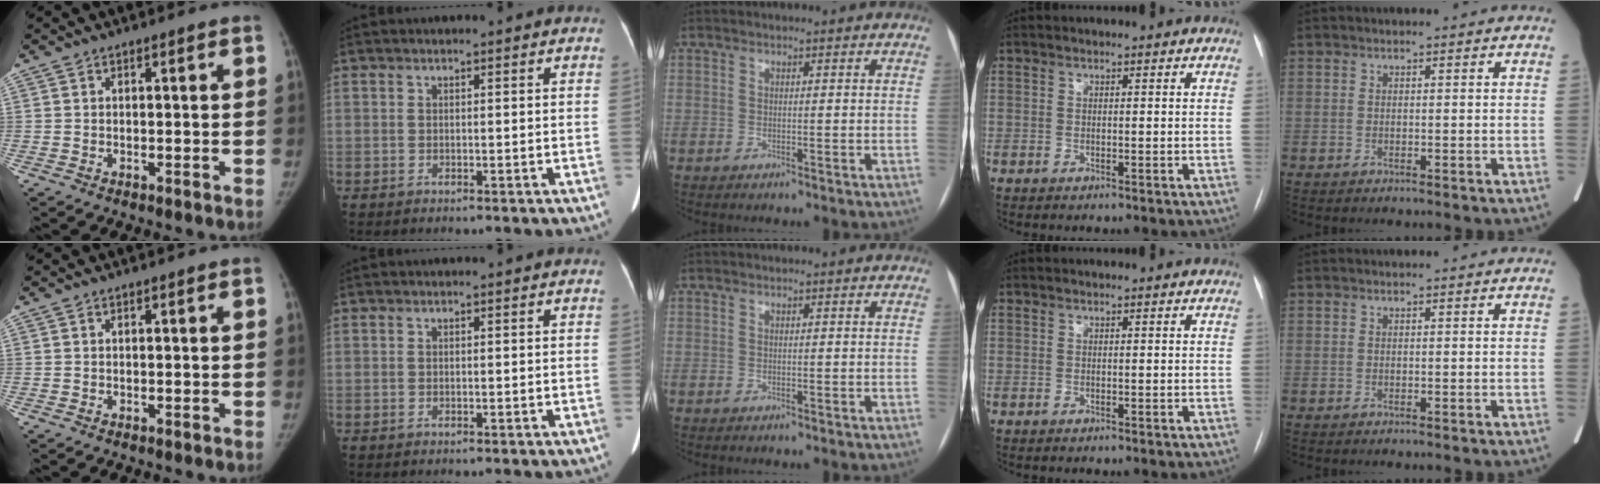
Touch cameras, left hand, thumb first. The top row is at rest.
{}